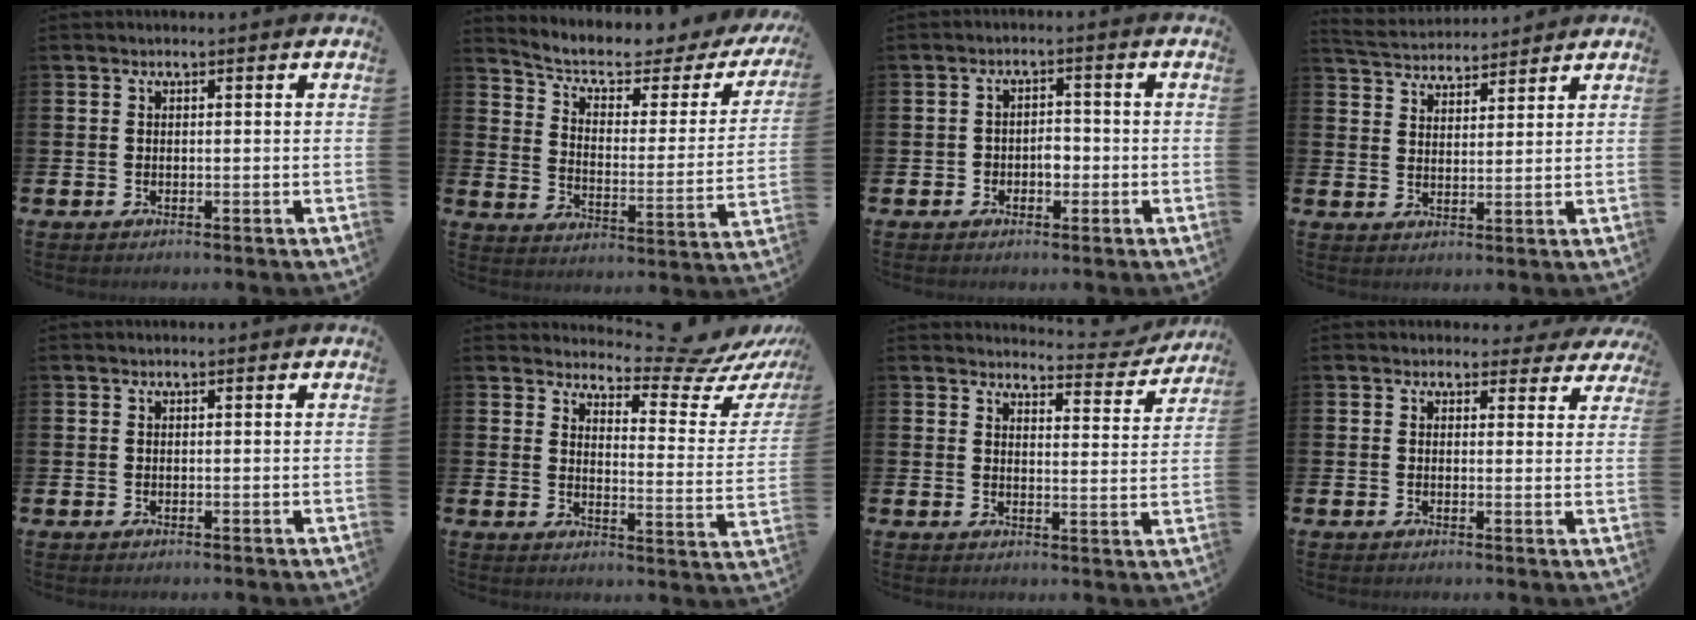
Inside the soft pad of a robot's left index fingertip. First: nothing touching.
{"total": 5.9, "force": [4.7, 2.1, 3.0], "torque": [-0.090, -0.032, 0.073]}
{"total": 2.4, "force": [-0.8, 1.7, 1.4], "torque": [-0.020, 0.003, -0.021]}
{"total": 4.4, "force": [4.4, 0.7, -0.1], "torque": [-0.022, -0.023, 0.079]}
{"total": 0.0}
{"total": 7.2, "force": [6.7, 1.2, 2.3], "torque": [-0.050, -0.060, 0.110]}
{"total": 3.9, "force": [3.8, 0.7, 0.6], "torque": [-0.007, -0.034, 0.060]}
{"total": 2.4, "force": [2.0, 1.3, 0.3], "torque": [0.004, -0.011, 0.031]}